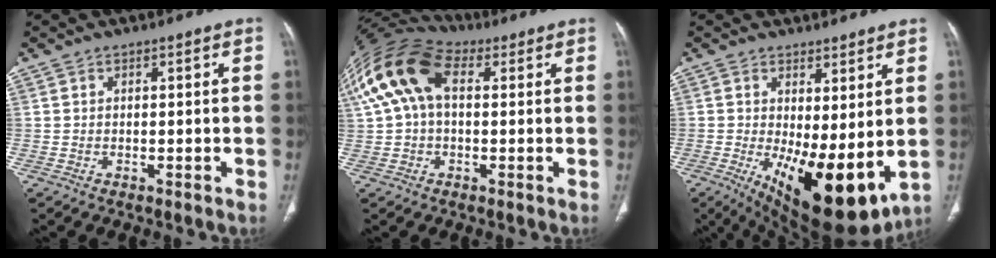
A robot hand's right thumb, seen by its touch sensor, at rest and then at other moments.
{"total": 15.5, "force": [3.7, 9.5, 11.7], "torque": [-0.251, 0.045, 0.060]}
{"total": 15.6, "force": [-1.5, 6.1, 14.3], "torque": [-0.226, -0.036, 0.000]}